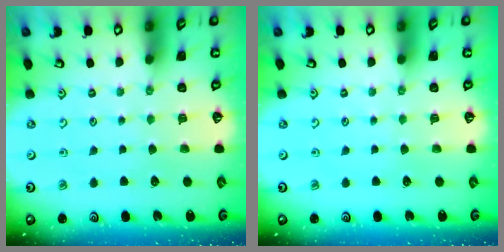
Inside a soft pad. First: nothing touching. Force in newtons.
{"total": 0.0}